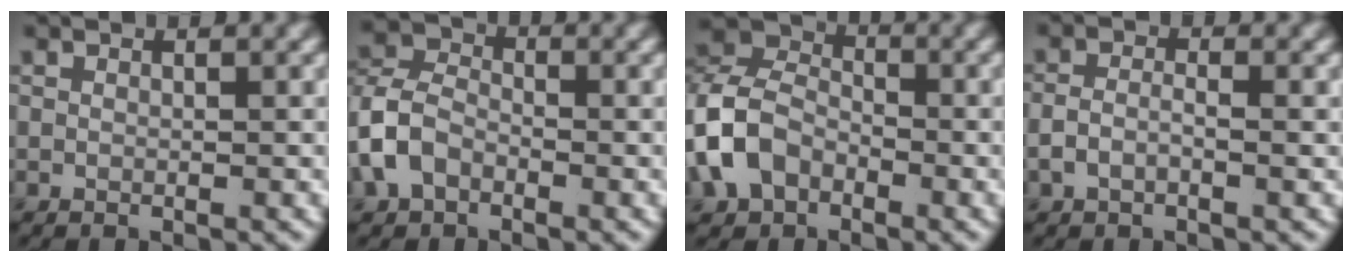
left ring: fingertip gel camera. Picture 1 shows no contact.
{"total": 4.5, "force": [-1.9, 3.2, 2.6], "torque": [-0.057, 0.007, -0.052]}
{"total": 7.8, "force": [-2.9, 5.7, 4.5], "torque": [-0.102, 0.005, -0.076]}
{"total": 1.8, "force": [-0.8, 0.8, 1.4], "torque": [-0.028, 0.002, -0.019]}